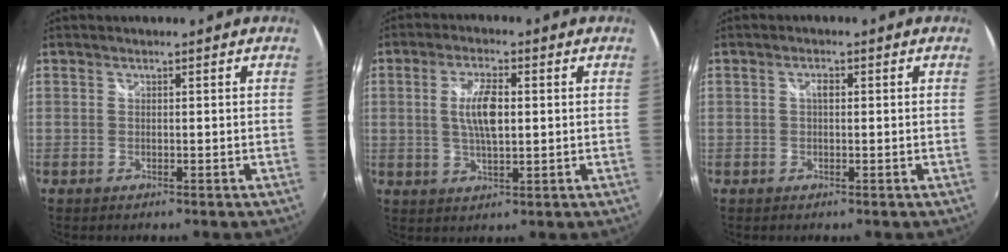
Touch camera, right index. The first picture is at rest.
{"total": 6.8, "force": [0.8, 2.2, 6.3], "torque": [-0.122, 0.002, 0.015]}
{"total": 1.4, "force": [0.2, 0.7, 1.2], "torque": [-0.021, 0.005, 0.000]}